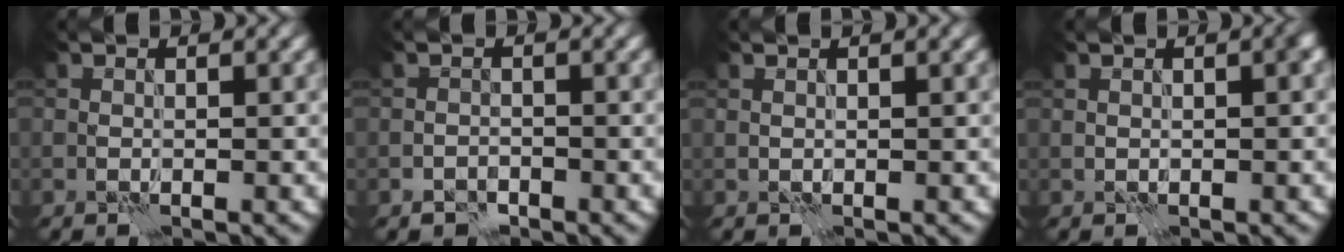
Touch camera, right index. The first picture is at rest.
{"total": 1.3, "force": [-1.0, 0.7, 0.2], "torque": [-0.001, 0.003, -0.021]}
{"total": 1.2, "force": [1.0, 0.1, 0.5], "torque": [-0.010, -0.002, 0.014]}
{"total": 0.7, "force": [0.4, 0.1, 0.6], "torque": [-0.009, 0.002, 0.006]}